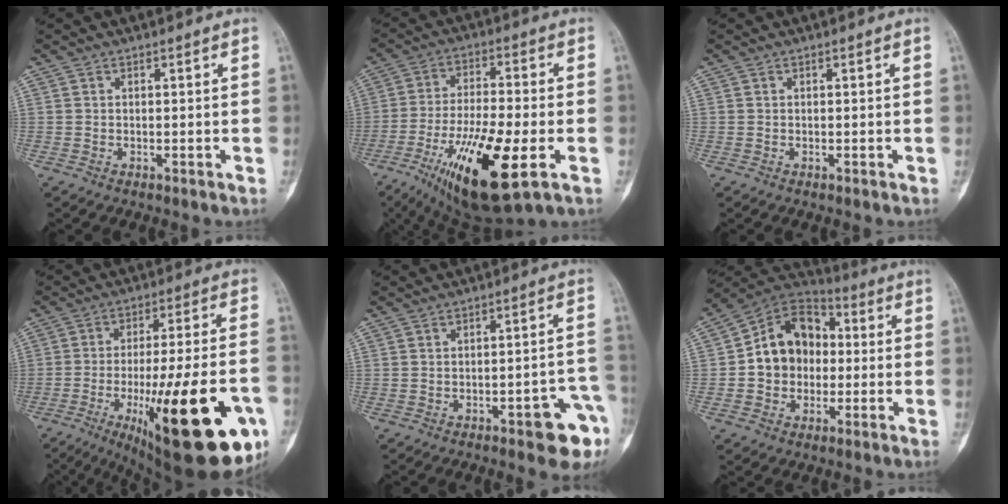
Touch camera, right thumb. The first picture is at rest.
{"total": 19.0, "force": [-7.3, 5.2, 16.8], "torque": [-0.322, -0.004, -0.116]}
{"total": 0.0}
{"total": 30.0, "force": [-10.5, 8.3, 26.9], "torque": [-0.342, 0.015, -0.137]}
{"total": 9.4, "force": [-4.3, 2.8, 7.9], "torque": [-0.079, 0.029, -0.046]}
{"total": 14.1, "force": [-0.2, 11.4, 8.3], "torque": [-0.099, 0.034, -0.013]}